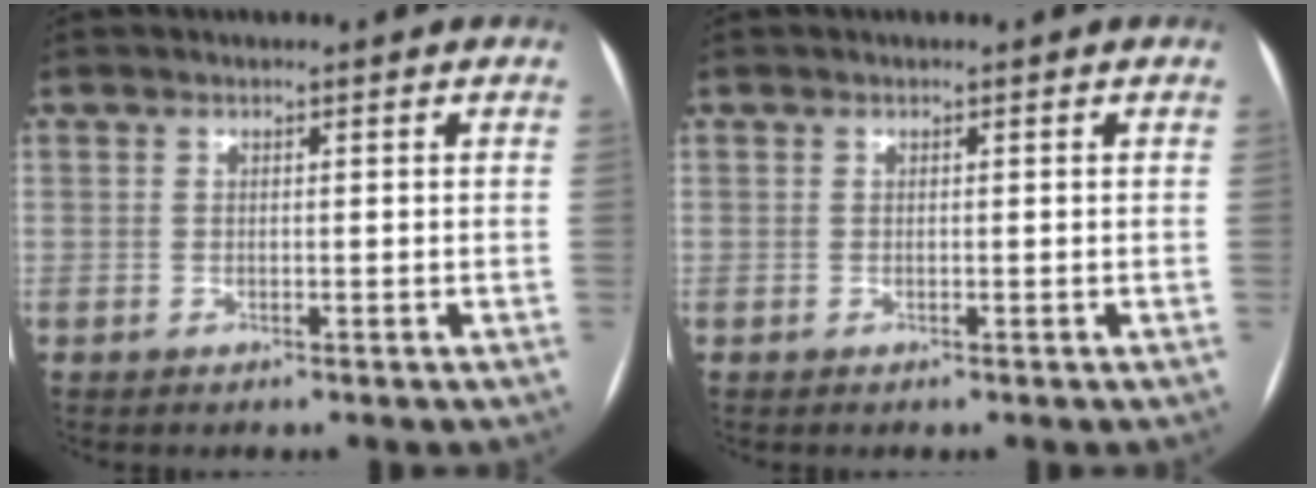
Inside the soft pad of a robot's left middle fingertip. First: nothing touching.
{"total": 0.0}